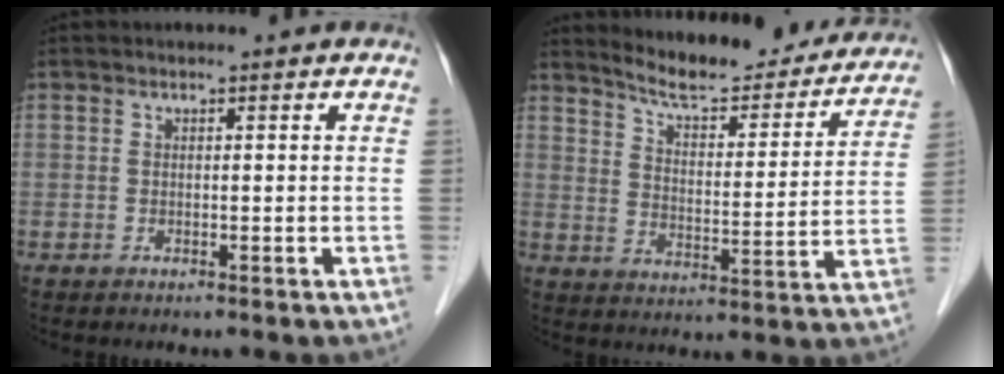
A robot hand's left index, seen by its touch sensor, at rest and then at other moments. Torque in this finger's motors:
{"motor_torque": [0.85, -0.73, 0.38, 0.09]}